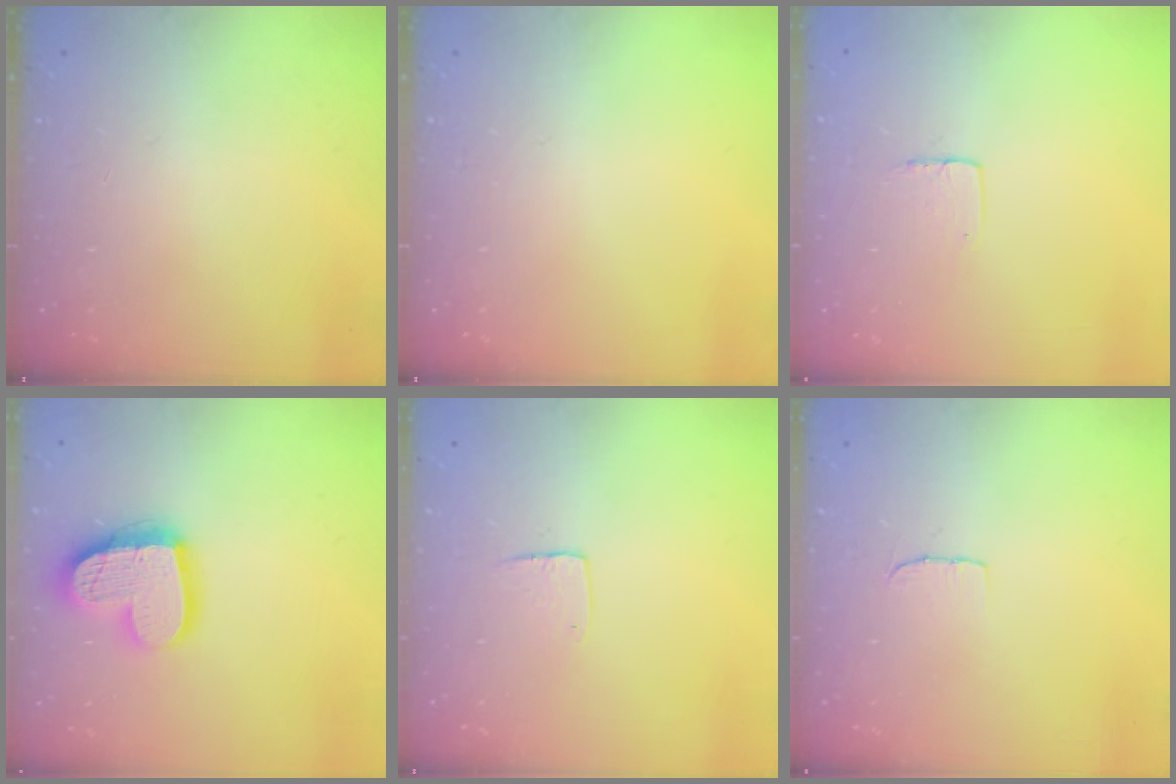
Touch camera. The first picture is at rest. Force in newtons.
{"total": 0.0}
{"total": 4.5, "press": 4.5, "slide": 0.3}
{"total": 16.9, "press": 16.9, "slide": 1.6}
{"total": 5.3, "press": 5.3, "slide": 0.4}
{"total": 4.4, "press": 4.3, "slide": 0.4}